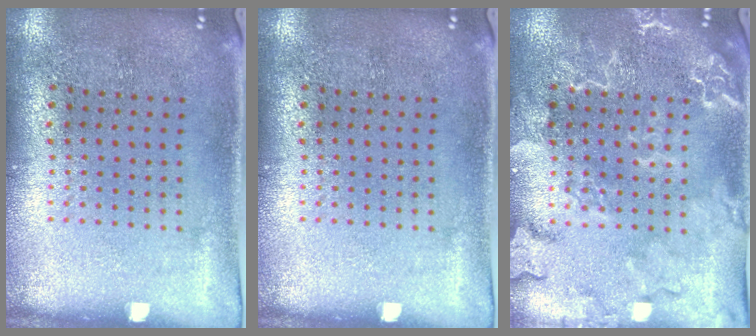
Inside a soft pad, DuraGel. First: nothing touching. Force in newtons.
{"total": 0.0}
{"total": 2.4, "press": 2.3, "slide": 0.5}